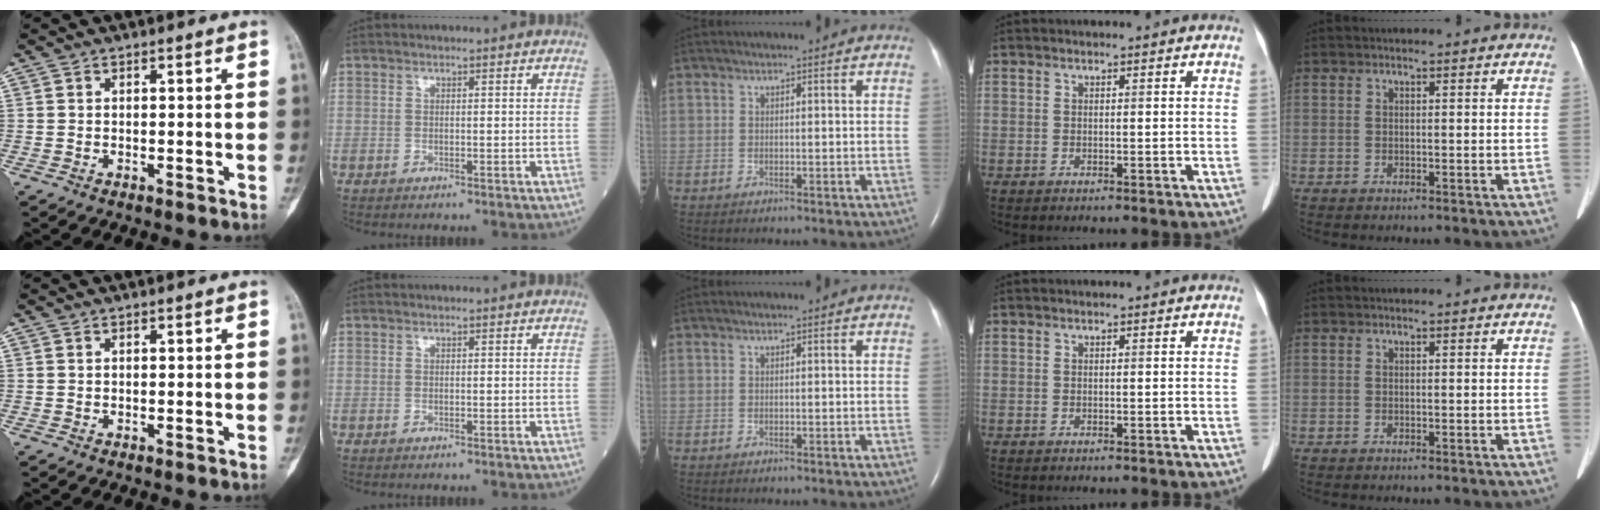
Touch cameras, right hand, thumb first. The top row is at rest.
{}